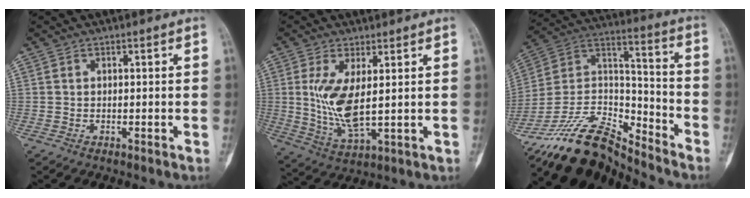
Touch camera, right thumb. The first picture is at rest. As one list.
[{"total": 9.4, "force": [1.5, 3.4, 8.6], "torque": [-0.180, -0.023, 0.040]}, {"total": 16.0, "force": [-14.7, 4.8, 4.1], "torque": [-0.061, 0.125, -0.275]}]